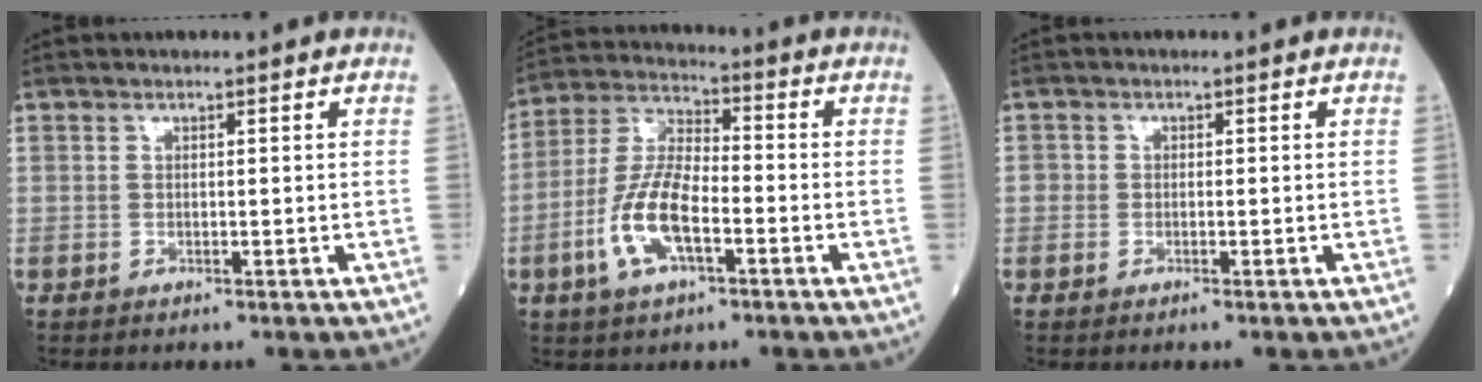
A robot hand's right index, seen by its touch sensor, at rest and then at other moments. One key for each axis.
{"total": 10.6, "fx": -3.7, "fy": 3.6, "fz": 9.3, "tx": -0.202, "ty": 0.004, "tz": -0.074}
{"total": 0.9, "fx": -0.5, "fy": 0.6, "fz": 0.4, "tx": -0.001, "ty": 0.002, "tz": -0.010}